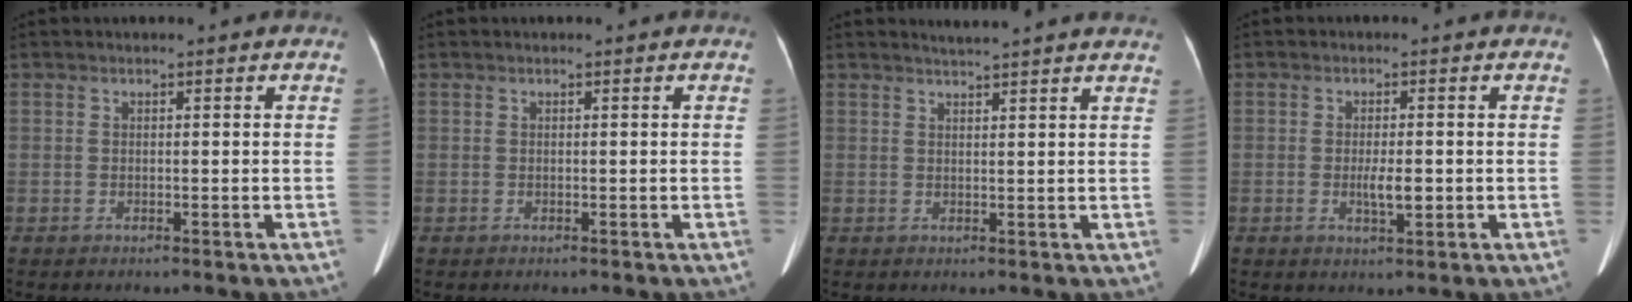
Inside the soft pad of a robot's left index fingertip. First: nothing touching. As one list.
[{"total": 0.0}, {"total": 6.9, "force": [6.5, -0.5, 2.2], "torque": [-0.033, 0.013, 0.069]}, {"total": 3.2, "force": [-0.6, 0.8, 3.1], "torque": [-0.058, -0.002, -0.007]}]